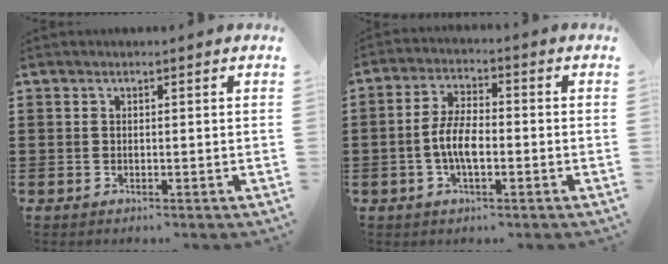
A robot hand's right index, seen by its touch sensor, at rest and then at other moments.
{"total": 6.0, "force": [-1.4, 2.5, 5.2], "torque": [-0.119, -0.001, -0.033]}